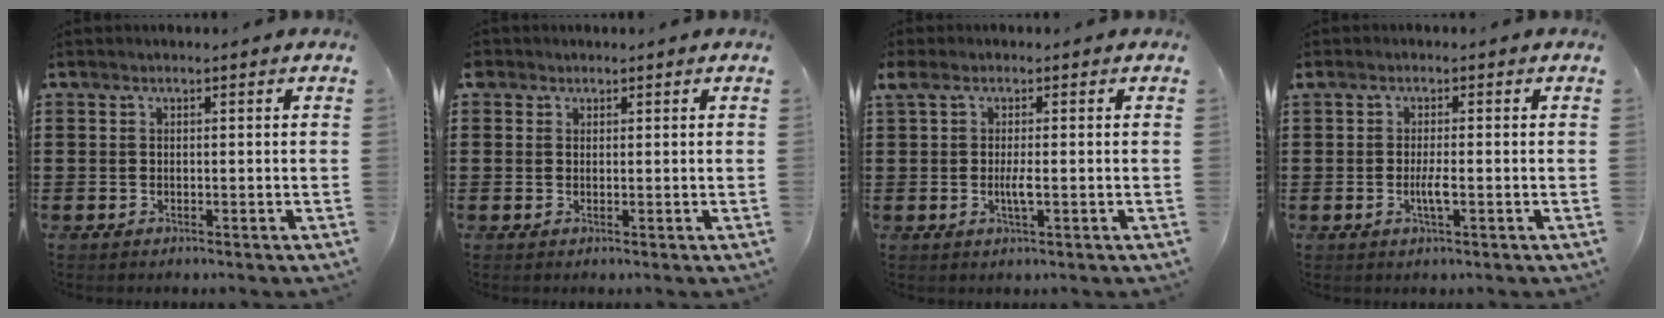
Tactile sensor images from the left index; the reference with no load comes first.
{"total": 1.0, "force": [0.7, 0.7, 0.1], "torque": [-0.003, 0.004, 0.013]}
{"total": 3.0, "force": [-0.2, 0.5, 3.0], "torque": [-0.061, -0.003, -0.008]}
{"total": 2.9, "force": [-0.6, 0.4, 2.8], "torque": [-0.048, 0.000, -0.011]}